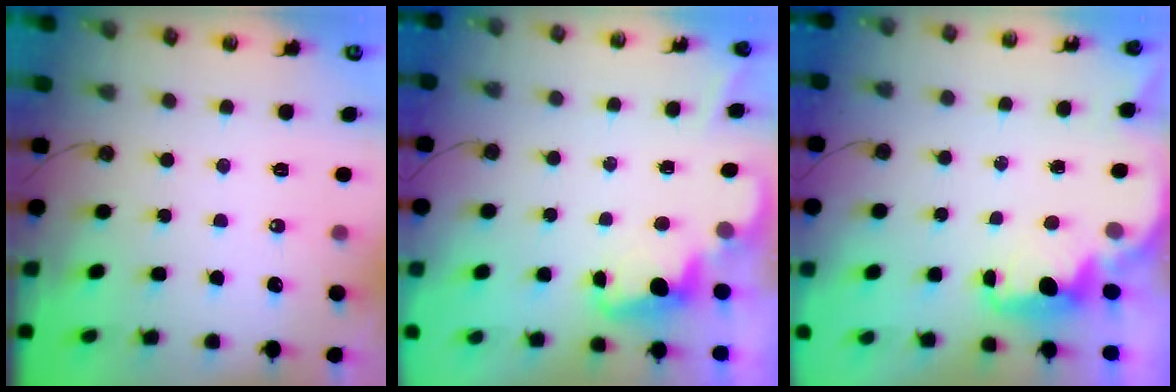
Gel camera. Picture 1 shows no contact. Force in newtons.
{"total": 2.3, "press": 2.3, "slide": 0.6}
{"total": 2.5, "press": 2.4, "slide": 0.8}